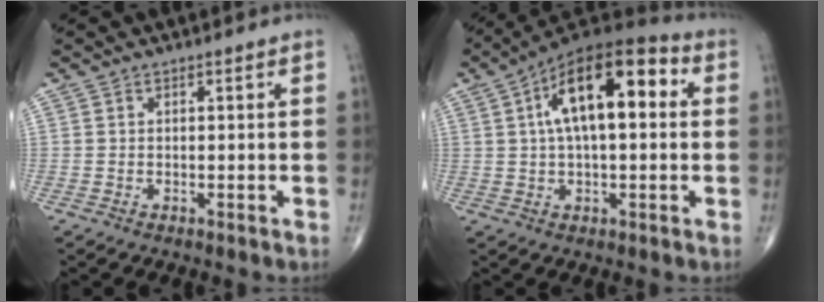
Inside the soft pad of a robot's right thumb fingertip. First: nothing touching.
{"total": 17.2, "force": [3.7, 7.8, 14.9], "torque": [-0.218, 0.036, 0.050]}